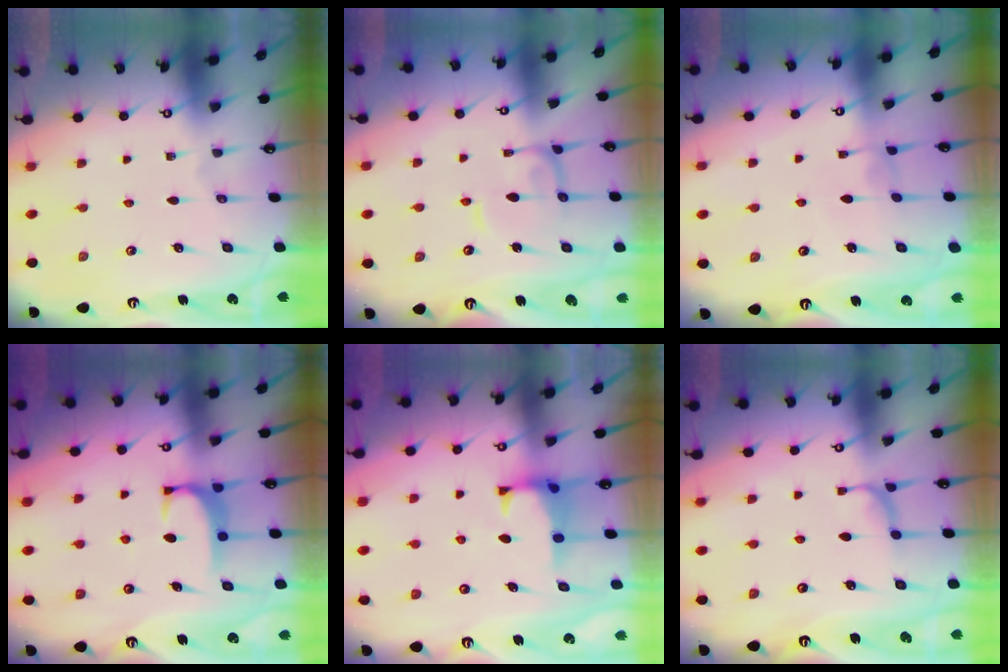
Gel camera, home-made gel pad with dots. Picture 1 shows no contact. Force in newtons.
{"total": 0.0}
{"total": 1.4, "press": 1.3, "slide": 0.4}
{"total": 2.0, "press": 1.9, "slide": 0.5}
{"total": 1.1, "press": 0.8, "slide": 0.8}
{"total": 1.6, "press": 1.3, "slide": 0.8}